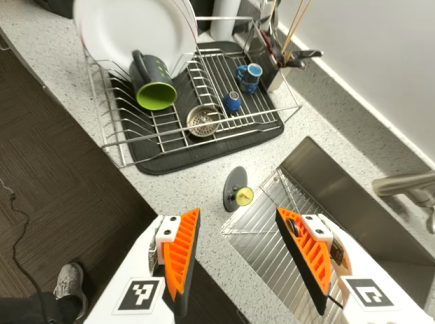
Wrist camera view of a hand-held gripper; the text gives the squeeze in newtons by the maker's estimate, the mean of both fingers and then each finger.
{"total": 0.0}